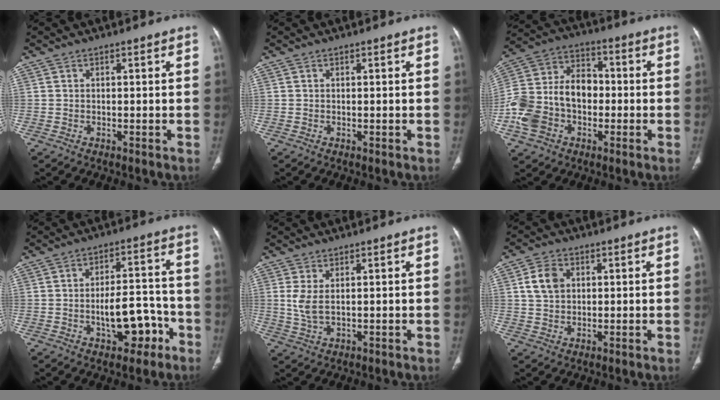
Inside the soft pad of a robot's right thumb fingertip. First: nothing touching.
{"total": 0.0}
{"total": 16.3, "force": [-3.2, 12.1, 10.5], "torque": [-0.194, 0.048, -0.061]}
{"total": 9.7, "force": [-4.0, 5.1, 7.2], "torque": [-0.084, 0.050, -0.051]}
{"total": 3.7, "force": [0.8, 1.6, 3.3], "torque": [-0.079, -0.007, 0.024]}
{"total": 5.4, "force": [1.4, 4.0, 3.2], "torque": [-0.053, 0.002, 0.025]}